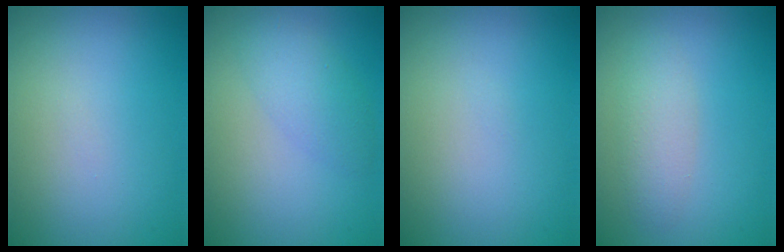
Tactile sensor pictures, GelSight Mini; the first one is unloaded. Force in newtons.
{"total": 2.8, "press": 2.8, "slide": 0.1}
{"total": 0.0}
{"total": 2.3, "press": 2.3, "slide": 0.2}